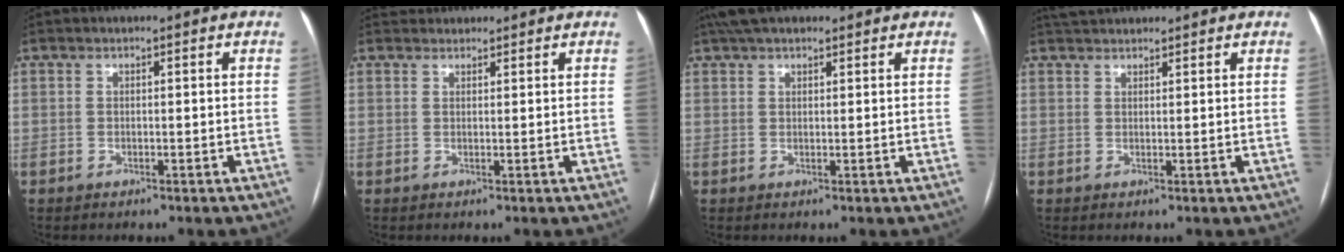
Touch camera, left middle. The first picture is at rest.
{"total": 2.6, "force": [2.4, 0.8, -0.1], "torque": [0.004, 0.027, 0.040]}
{"total": 6.8, "force": [5.5, 2.2, 3.3], "torque": [-0.050, 0.042, 0.097]}
{"total": 4.0, "force": [3.8, 0.8, 1.0], "torque": [-0.015, 0.037, 0.066]}